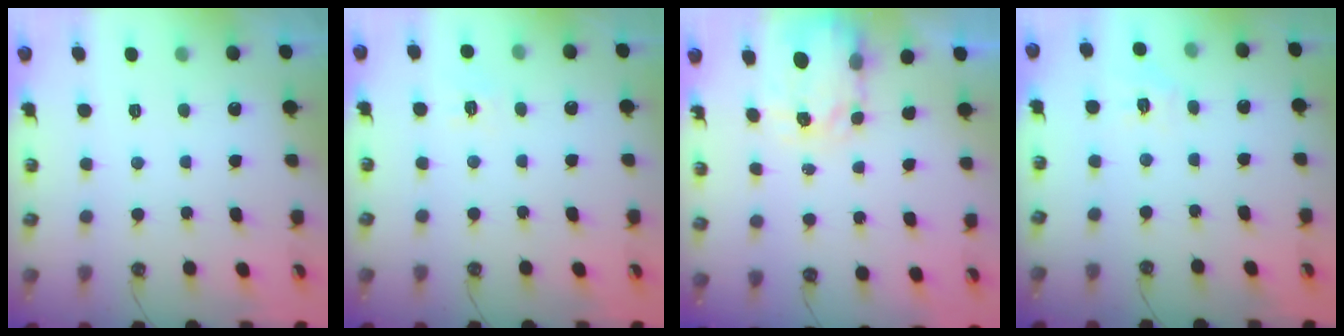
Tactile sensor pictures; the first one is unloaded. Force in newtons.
{"total": 6.7, "press": 6.7, "slide": 0.6}
{"total": 3.3, "press": 3.3, "slide": 0.4}
{"total": 4.9, "press": 4.9, "slide": 0.7}